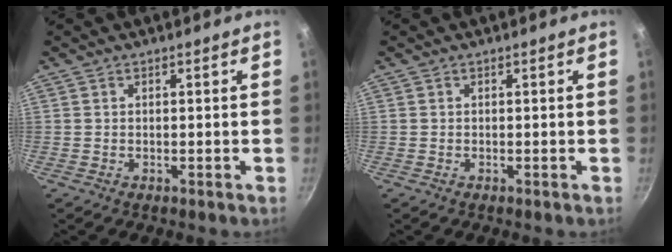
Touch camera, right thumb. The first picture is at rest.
{"total": 0.0}